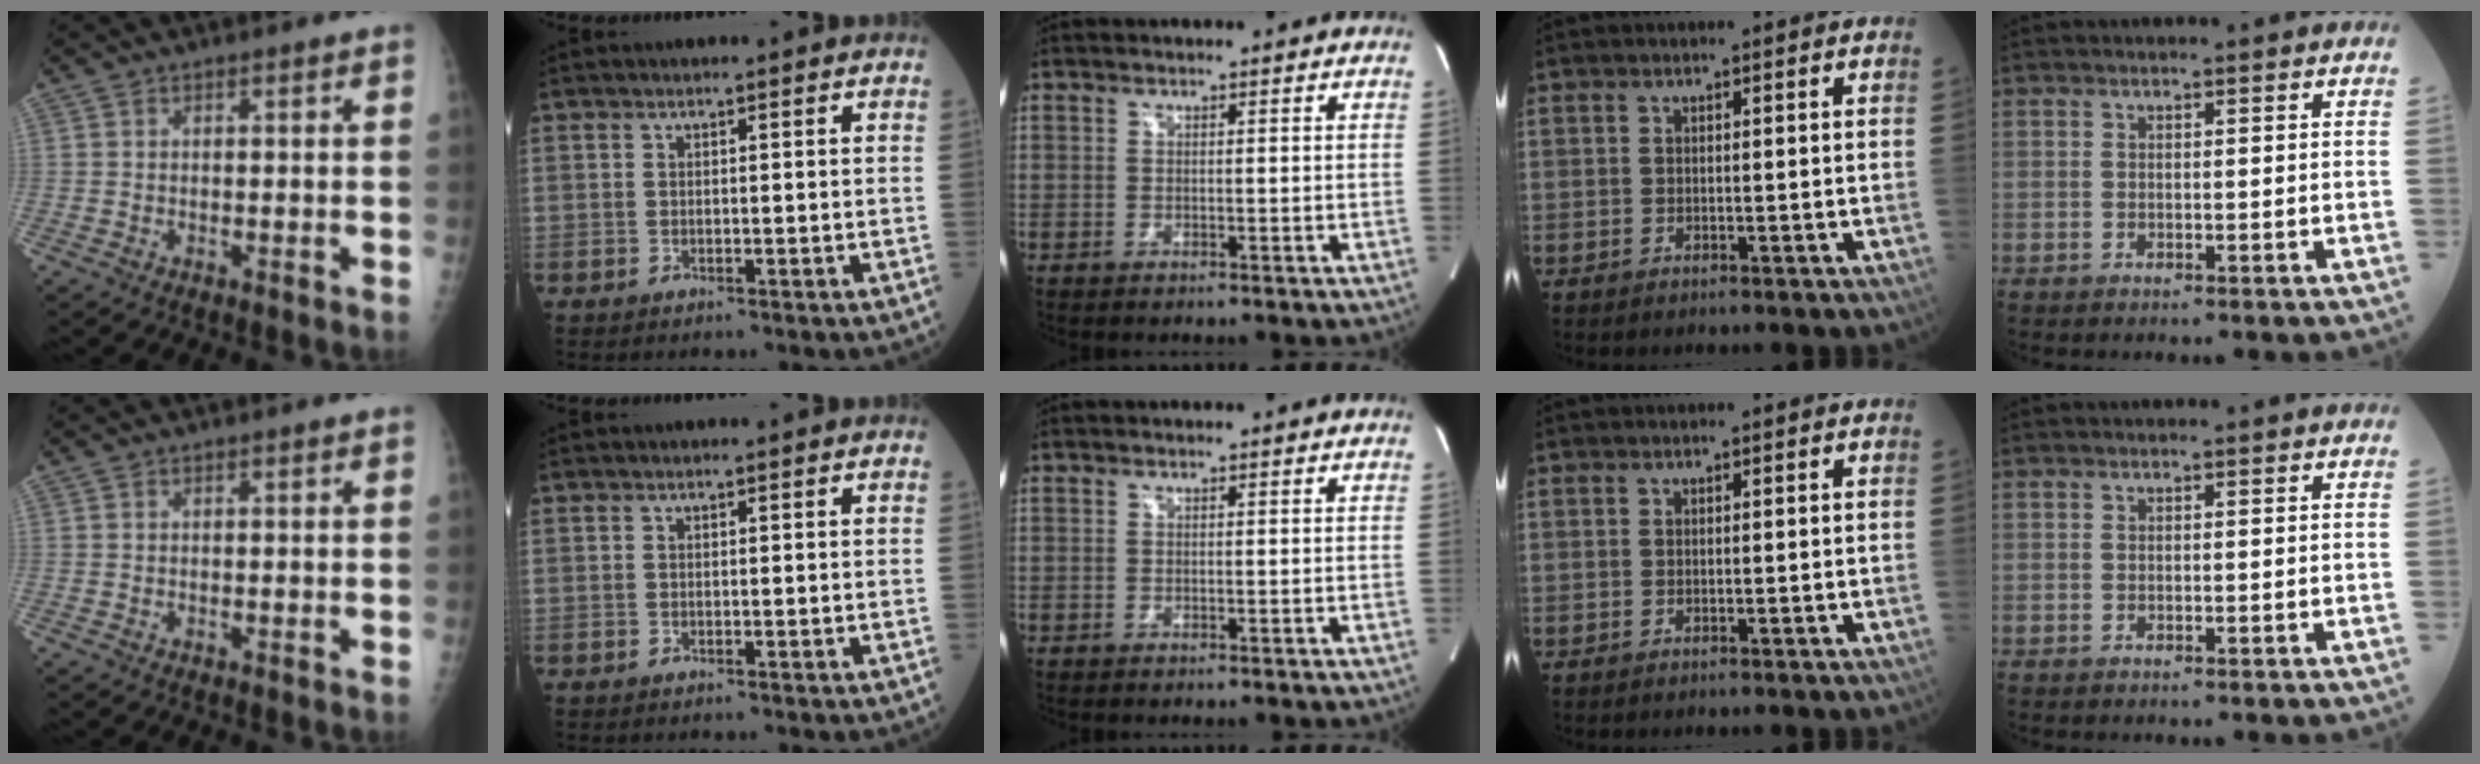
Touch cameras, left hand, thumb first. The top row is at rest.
{}